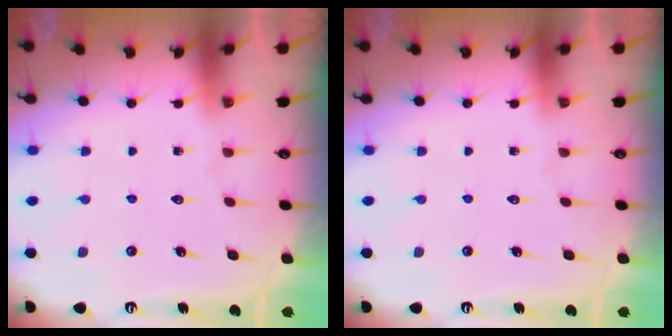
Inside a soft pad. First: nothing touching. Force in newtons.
{"total": 0.0}